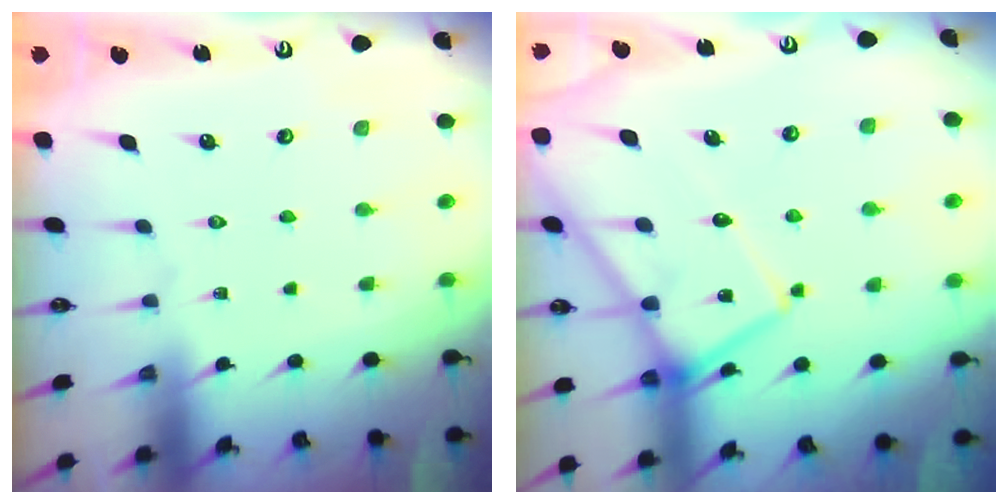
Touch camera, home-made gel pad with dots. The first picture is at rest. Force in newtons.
{"total": 14.7, "press": 14.7, "slide": 1.3}